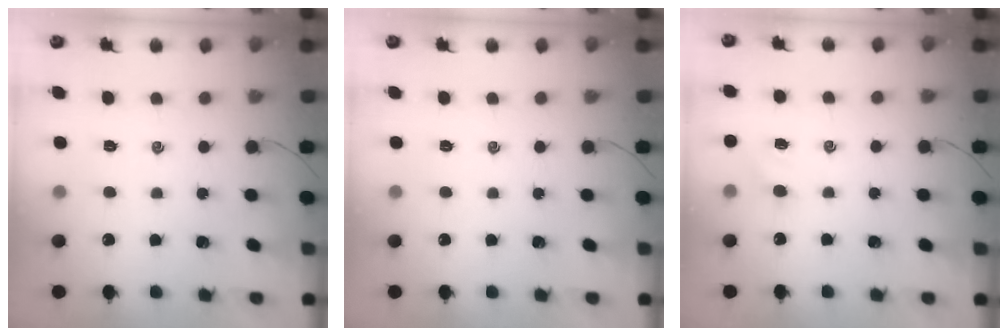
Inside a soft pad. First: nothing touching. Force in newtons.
{"total": 0.0}
{"total": 4.2, "press": 4.0, "slide": 1.3}